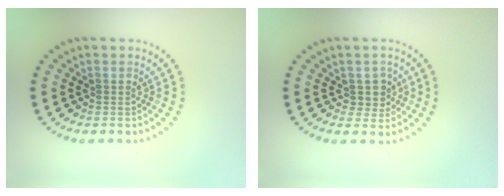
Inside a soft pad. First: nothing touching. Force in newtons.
{"total": 2.0, "press": 1.6, "slide": 1.2}